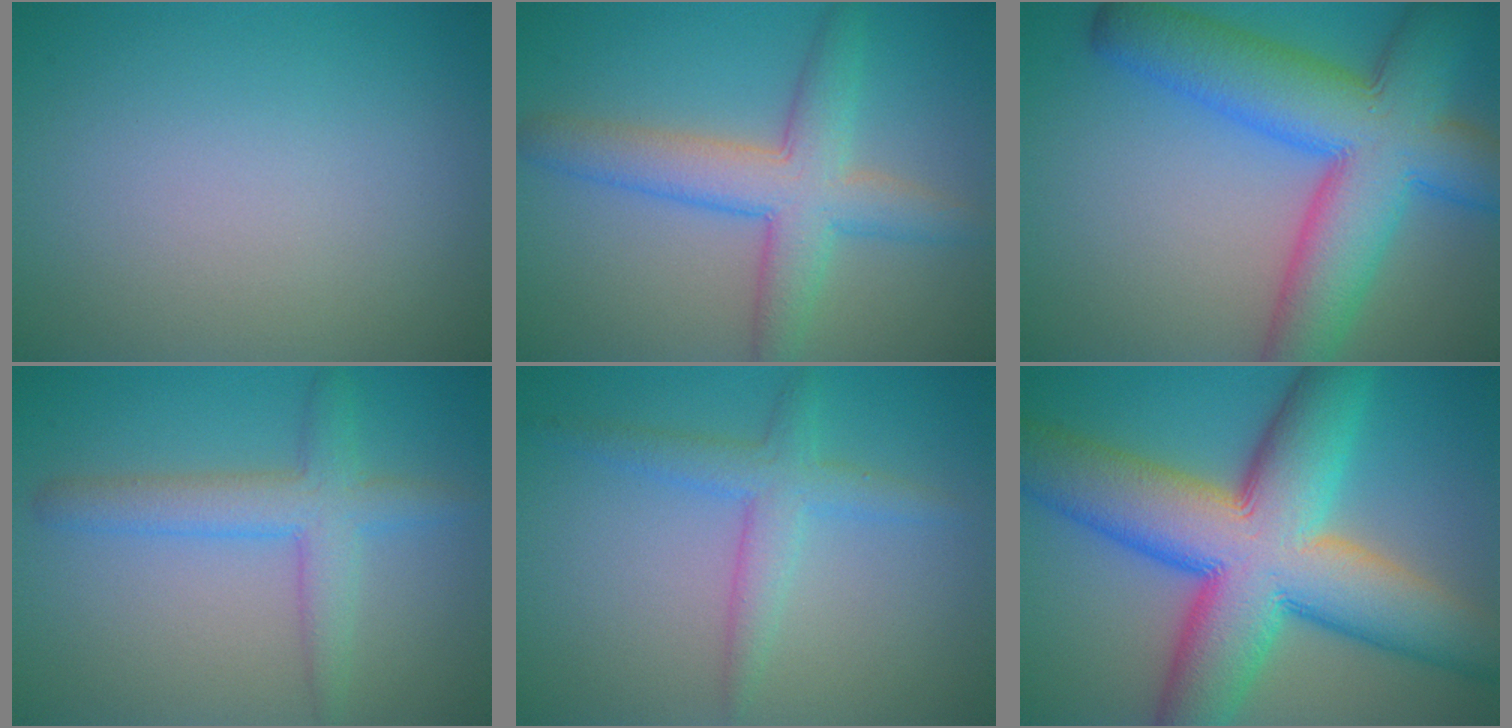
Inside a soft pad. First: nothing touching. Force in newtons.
{"total": 5.8, "press": 5.8, "slide": 0.4}
{"total": 11.8, "press": 11.8, "slide": 0.3}
{"total": 4.0, "press": 4.0, "slide": 0.1}
{"total": 3.1, "press": 3.1, "slide": 0.2}
{"total": 15.3, "press": 15.3, "slide": 0.4}